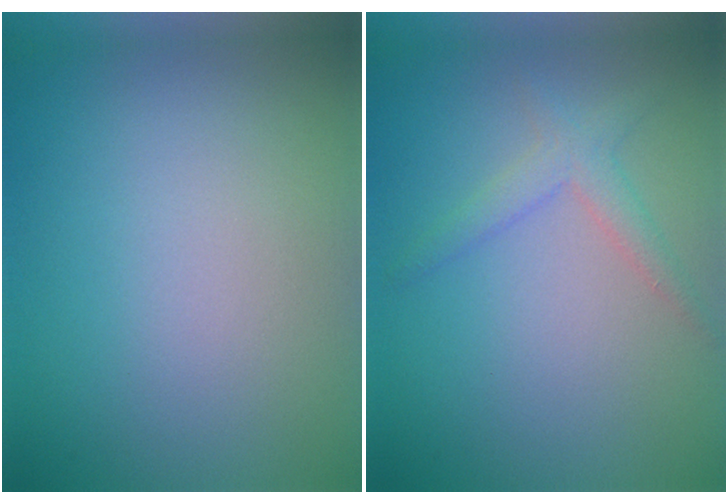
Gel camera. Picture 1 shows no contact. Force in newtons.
{"total": 2.0, "press": 2.0, "slide": 0.2}